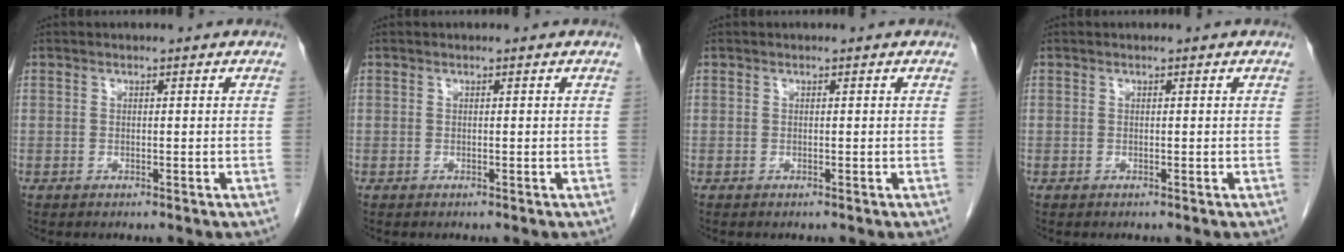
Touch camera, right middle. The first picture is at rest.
{"total": 0.0}
{"total": 0.0}
{"total": 0.0}